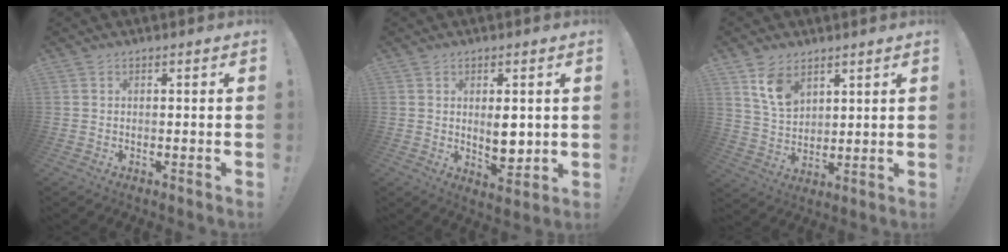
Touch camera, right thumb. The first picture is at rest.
{"total": 6.8, "force": [1.1, 3.7, 5.6], "torque": [-0.075, -0.008, 0.019]}
{"total": 9.9, "force": [6.2, 6.3, 4.5], "torque": [-0.072, -0.032, 0.122]}